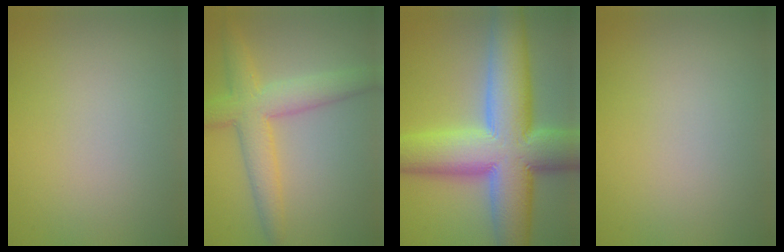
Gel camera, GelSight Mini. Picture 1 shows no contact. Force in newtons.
{"total": 5.6, "press": 5.6, "slide": 0.3}
{"total": 15.0, "press": 15.0, "slide": 0.8}
{"total": 0.0}